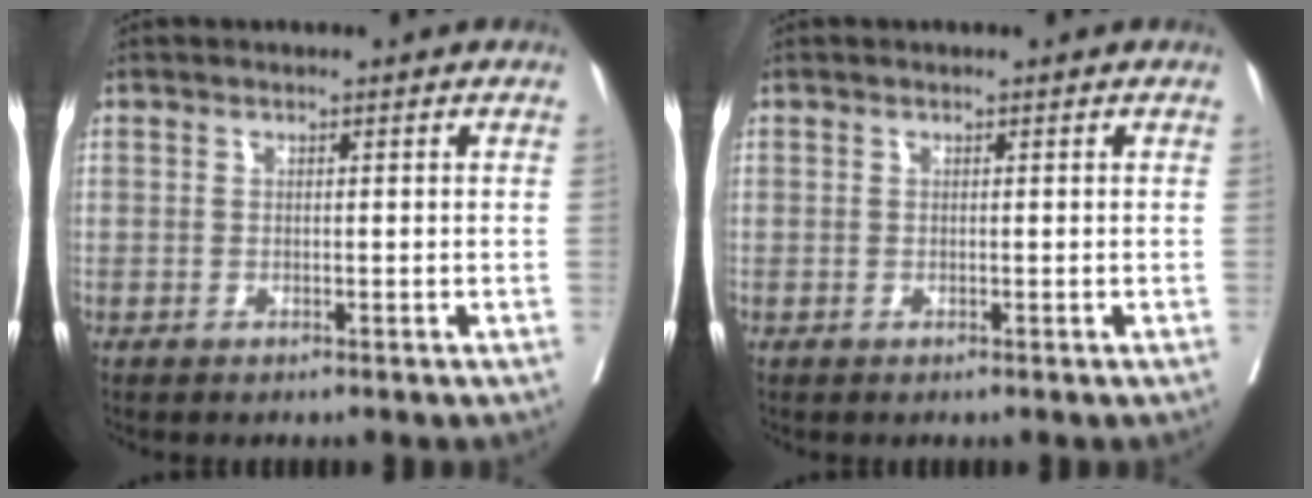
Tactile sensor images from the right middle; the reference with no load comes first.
{"total": 0.0}